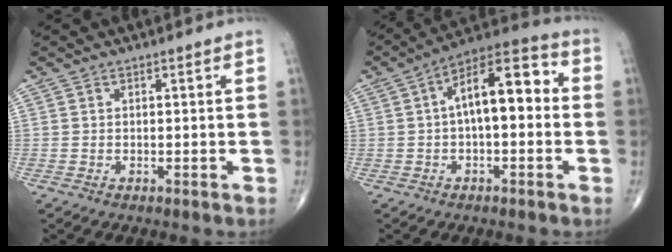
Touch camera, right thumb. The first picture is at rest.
{"total": 13.3, "force": [0.9, 6.0, 11.8], "torque": [-0.169, 0.045, 0.002]}